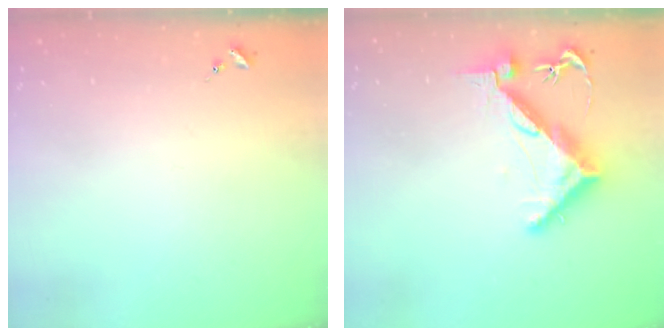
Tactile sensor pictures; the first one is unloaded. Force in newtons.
{"total": 11.0, "press": 10.9, "slide": 1.1}